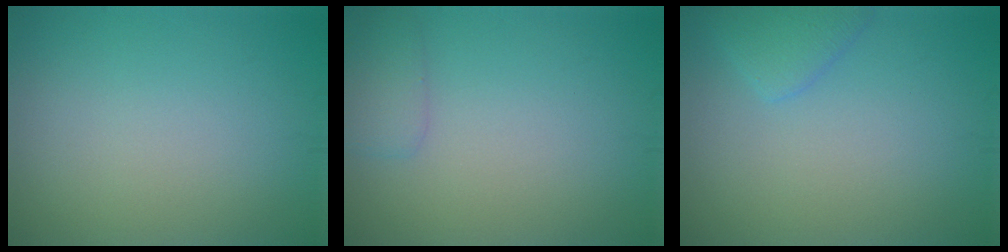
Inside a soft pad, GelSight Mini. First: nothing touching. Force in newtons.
{"total": 1.6, "press": 1.6, "slide": 0.1}
{"total": 2.0, "press": 1.9, "slide": 0.0}